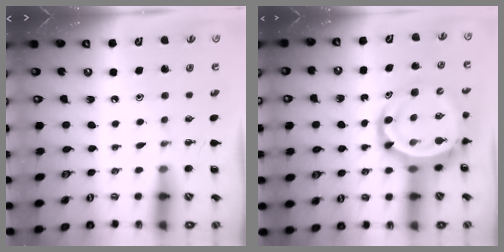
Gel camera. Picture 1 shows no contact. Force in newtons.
{"total": 10.0, "press": 9.6, "slide": 3.0}